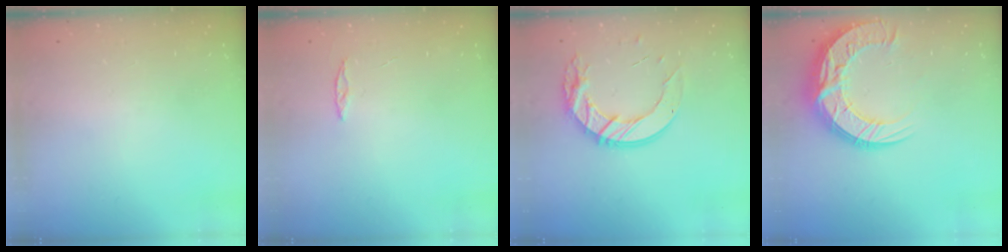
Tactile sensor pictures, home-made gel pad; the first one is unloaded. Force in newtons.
{"total": 2.0, "press": 2.0, "slide": 0.2}
{"total": 14.7, "press": 14.6, "slide": 1.3}
{"total": 18.8, "press": 18.7, "slide": 1.5}